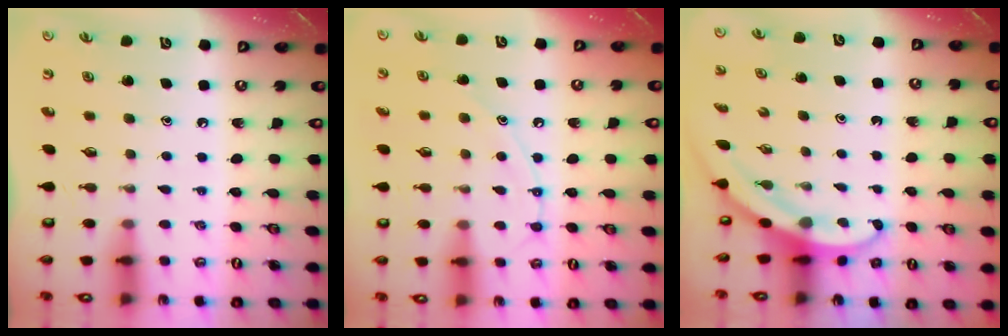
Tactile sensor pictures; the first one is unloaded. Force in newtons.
{"total": 9.0, "press": 9.0, "slide": 0.4}
{"total": 3.2, "press": 3.2, "slide": 0.2}